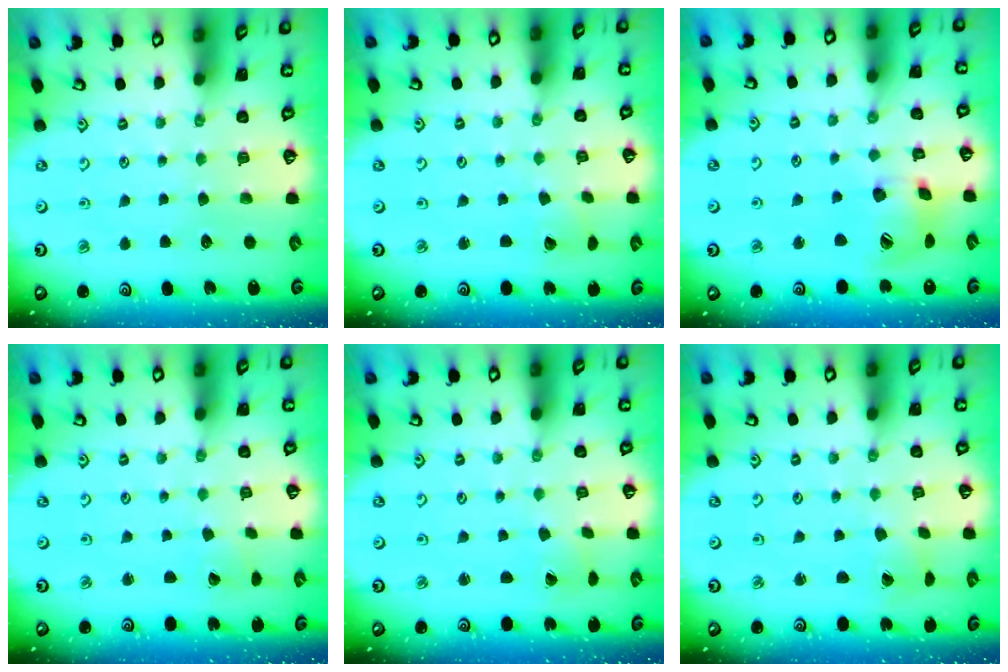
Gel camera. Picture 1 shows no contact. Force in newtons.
{"total": 2.3, "press": 2.3, "slide": 0.0}
{"total": 15.8, "press": 15.6, "slide": 2.2}
{"total": 1.0, "press": 1.0, "slide": 0.1}
{"total": 0.0}
{"total": 1.3, "press": 1.3, "slide": 0.3}